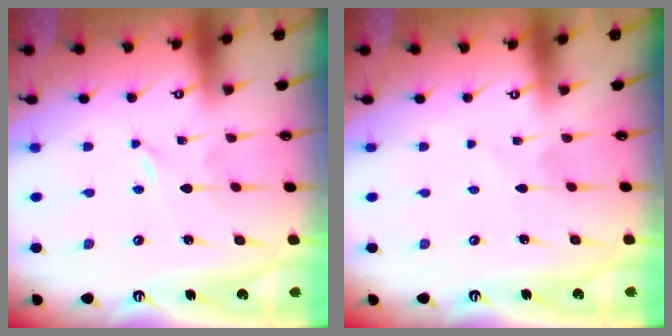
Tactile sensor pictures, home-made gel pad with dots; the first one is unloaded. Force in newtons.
{"total": 1.1, "press": 1.1, "slide": 0.1}